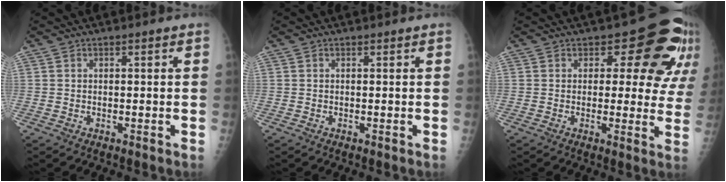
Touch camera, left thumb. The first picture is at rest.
{"total": 0.0}
{"total": 12.3, "force": [6.6, 7.1, 7.6], "torque": [-0.037, -0.030, 0.059]}